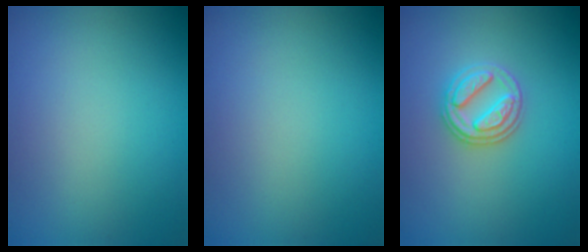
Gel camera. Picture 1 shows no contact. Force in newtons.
{"total": 0.0}
{"total": 3.0, "press": 2.8, "slide": 1.0}